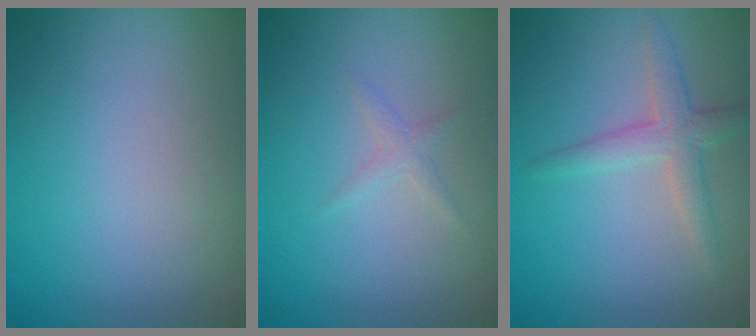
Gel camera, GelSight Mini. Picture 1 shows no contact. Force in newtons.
{"total": 1.0, "press": 1.0, "slide": 0.1}
{"total": 2.6, "press": 2.6, "slide": 0.1}